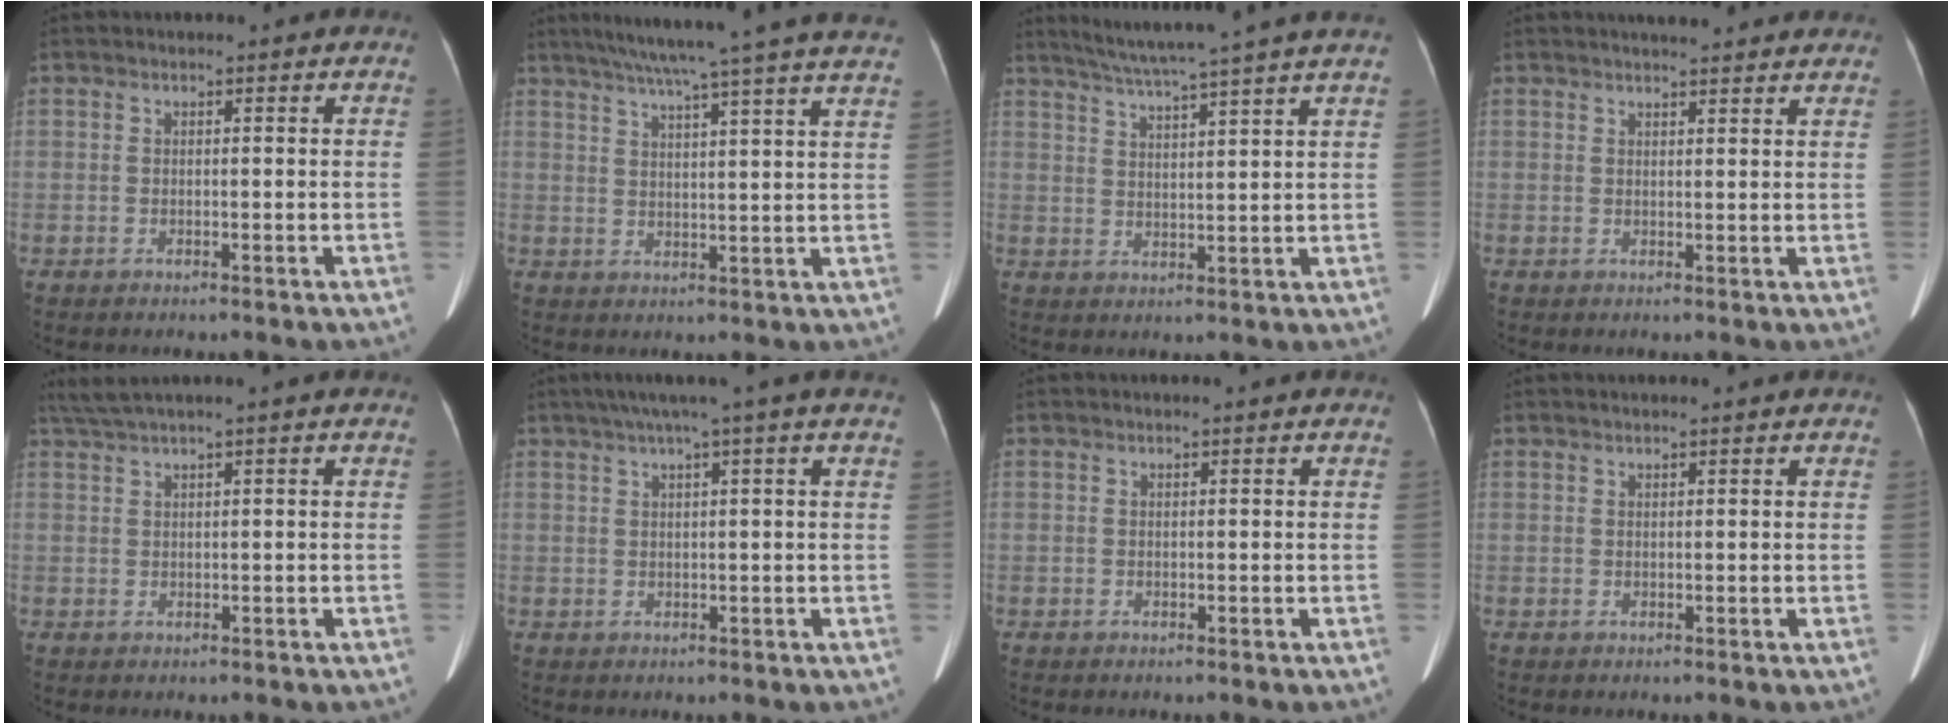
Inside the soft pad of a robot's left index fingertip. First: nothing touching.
{"total": 21.8, "force": [18.8, -1.1, 10.9], "torque": [-0.178, -0.010, 0.238]}
{"total": 12.8, "force": [10.9, -1.8, 6.6], "torque": [-0.114, 0.005, 0.150]}
{"total": 7.9, "force": [7.1, 1.3, 3.1], "torque": [-0.039, 0.013, 0.075]}
{"total": 1.2, "force": [0.7, 0.1, 0.9], "torque": [-0.026, 0.020, 0.026]}
{"total": 4.3, "force": [2.8, -1.0, 3.1], "torque": [-0.045, 0.028, 0.050]}
{"total": 0.7, "force": [-0.6, 0.3, -0.2], "torque": [0.003, -0.003, -0.012]}
{"total": 0.7, "force": [0.6, 0.0, 0.3], "torque": [-0.006, 0.011, 0.010]}